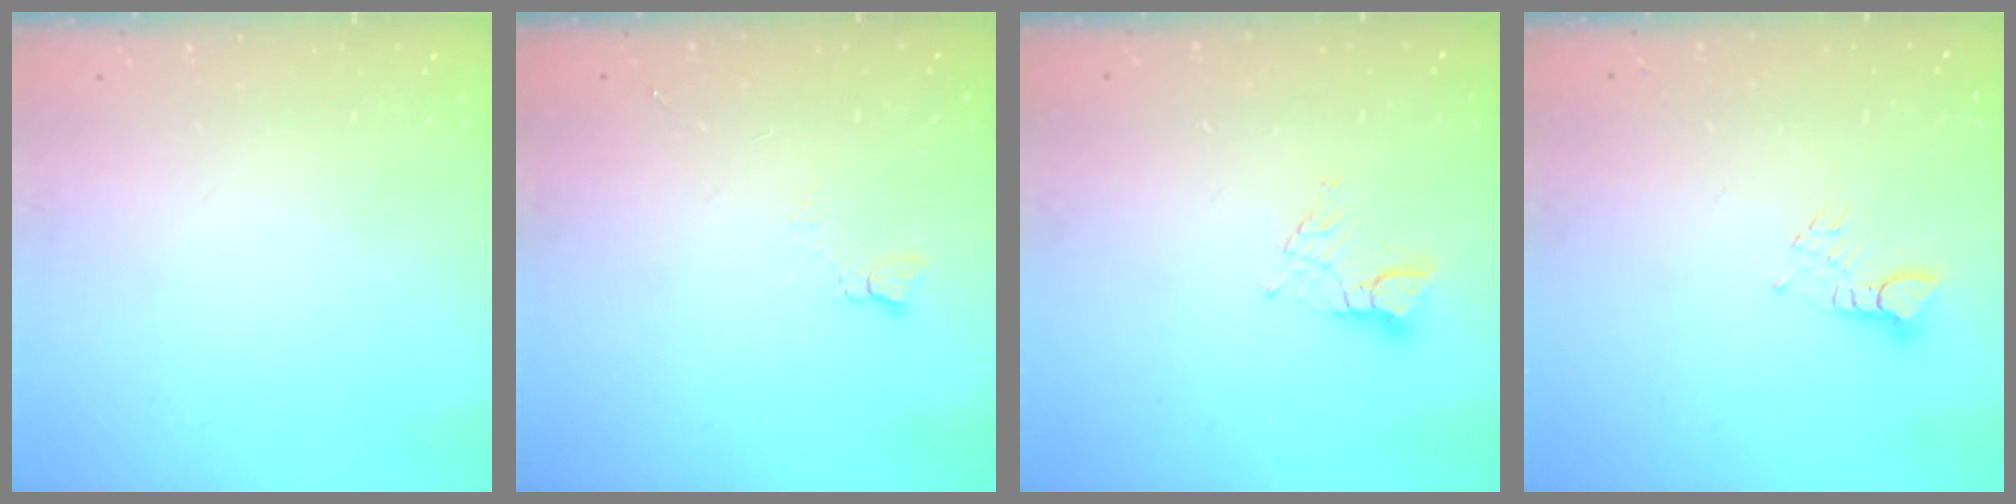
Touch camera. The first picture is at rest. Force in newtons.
{"total": 2.1, "press": 2.1, "slide": 0.3}
{"total": 4.1, "press": 4.0, "slide": 0.5}
{"total": 2.9, "press": 2.9, "slide": 0.1}